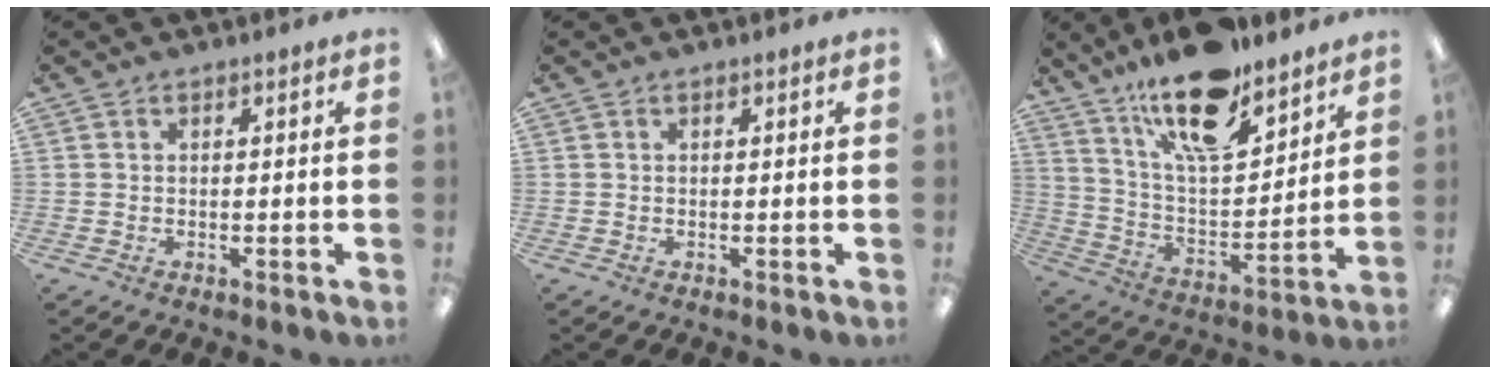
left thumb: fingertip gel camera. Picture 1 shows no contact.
{"total": 0.0}
{"total": 18.5, "force": [14.0, 6.0, 10.4], "torque": [-0.179, -0.086, 0.240]}